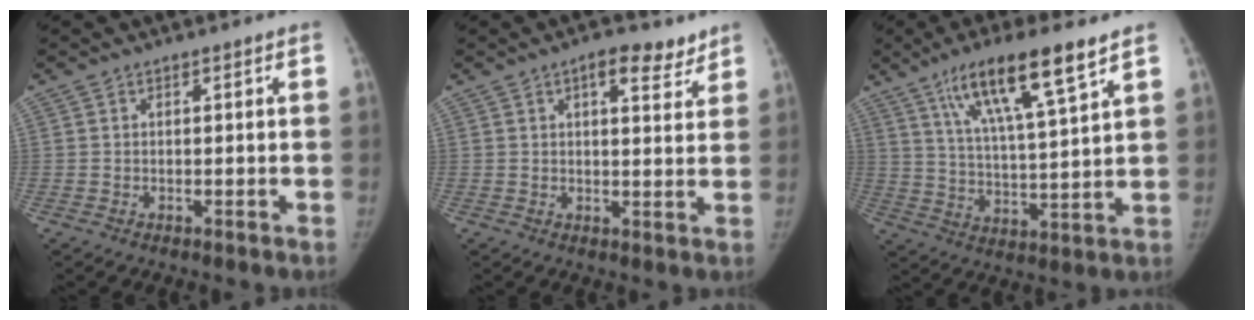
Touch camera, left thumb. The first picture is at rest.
{"total": 6.9, "force": [4.4, 3.0, 4.4], "torque": [-0.036, -0.019, 0.057]}
{"total": 15.3, "force": [9.1, 2.4, 12.1], "torque": [-0.208, -0.032, 0.164]}